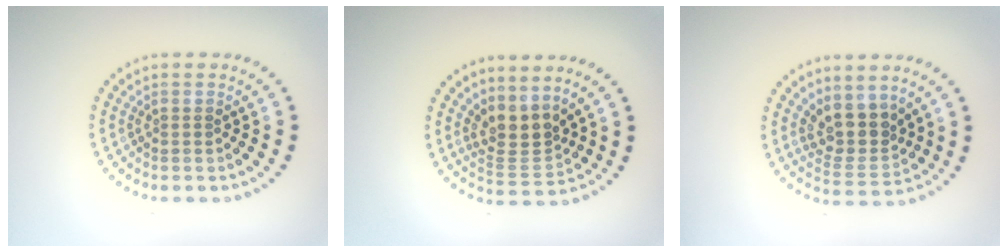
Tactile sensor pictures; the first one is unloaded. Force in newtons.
{"total": 3.3, "press": 2.5, "slide": 2.2}
{"total": 3.7, "press": 3.0, "slide": 2.2}